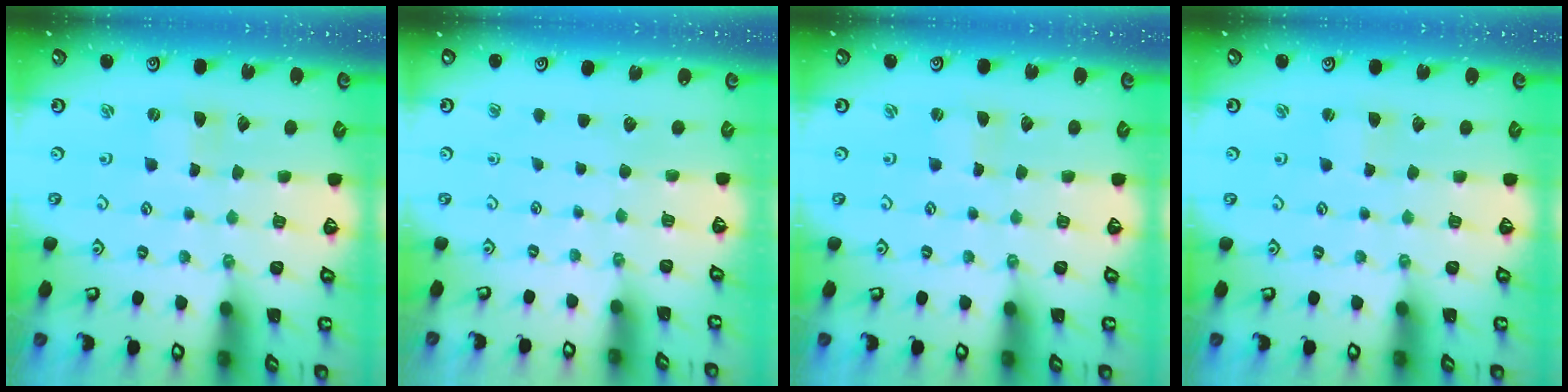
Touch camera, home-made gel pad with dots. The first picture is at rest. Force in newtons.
{"total": 0.0}
{"total": 0.0}
{"total": 1.6, "press": 1.6, "slide": 0.2}